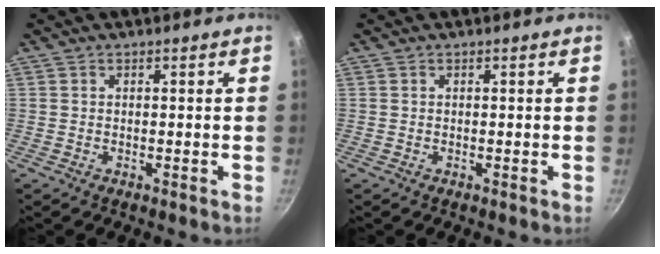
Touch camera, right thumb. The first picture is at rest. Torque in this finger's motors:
{"motor_torque": [-0.09, 0.04, 0.07, 0.05, 0.00]}